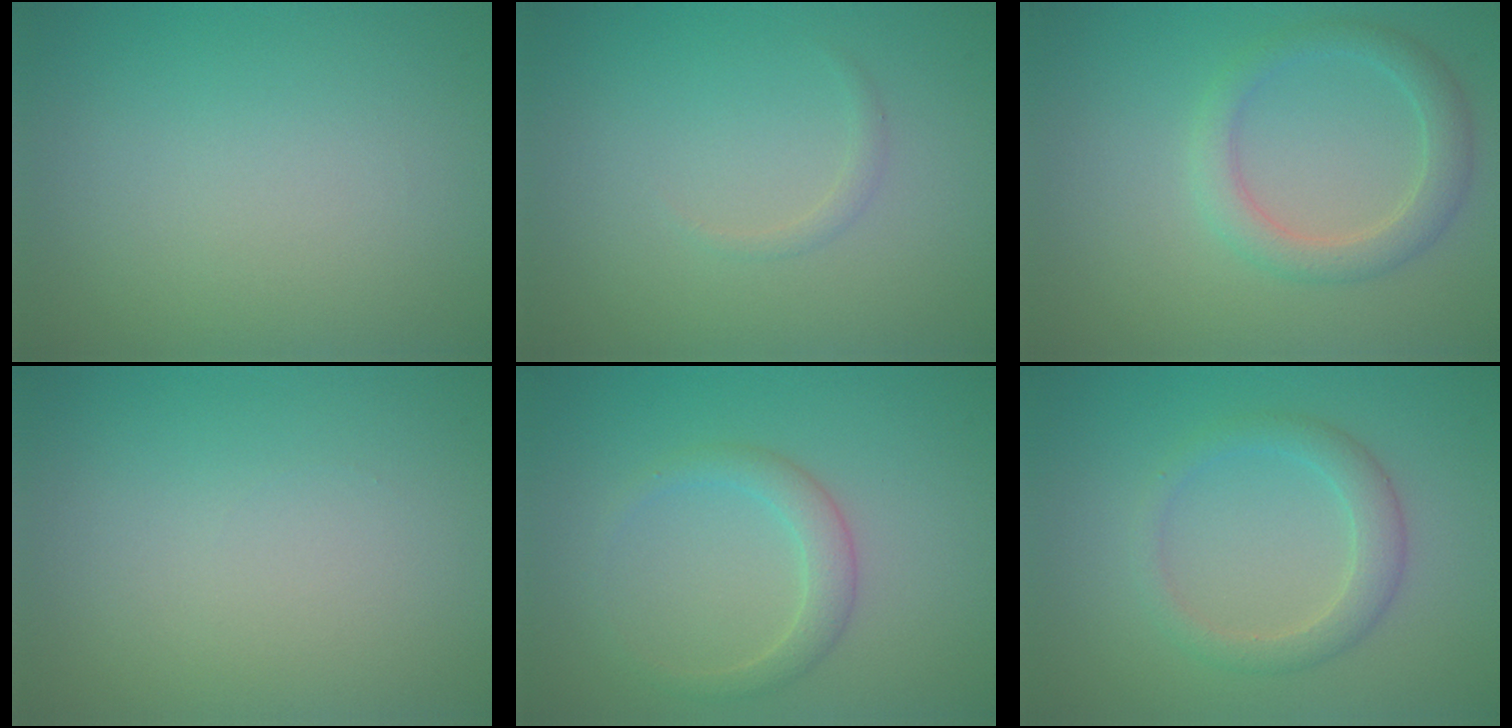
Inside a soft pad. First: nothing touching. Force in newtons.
{"total": 0.7, "press": 0.7, "slide": 0.1}
{"total": 2.8, "press": 2.8, "slide": 0.1}
{"total": 0.0}
{"total": 2.2, "press": 2.2, "slide": 0.1}
{"total": 2.7, "press": 2.7, "slide": 0.2}